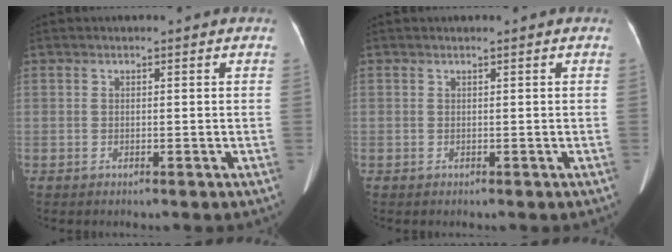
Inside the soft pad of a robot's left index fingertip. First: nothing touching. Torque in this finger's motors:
{"motor_torque": [-0.58, 0.56, -1.00, -0.21]}